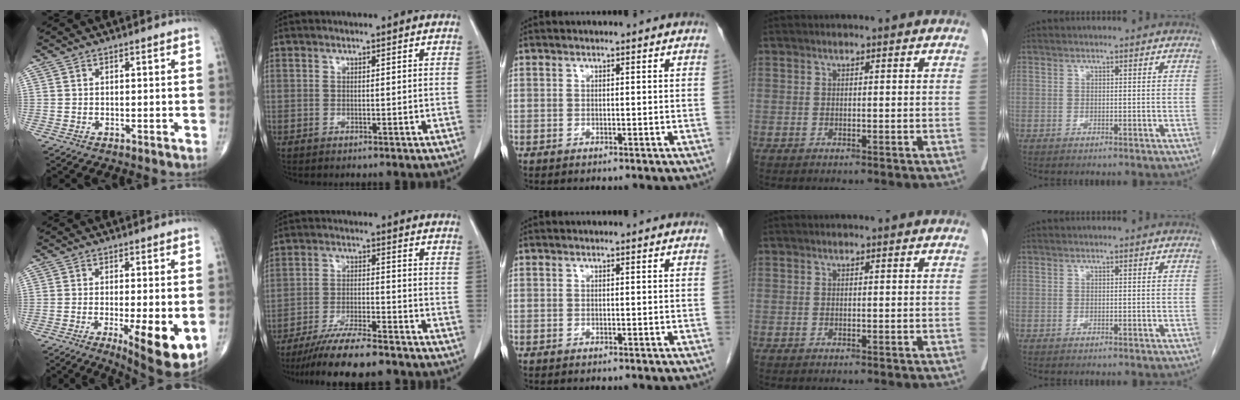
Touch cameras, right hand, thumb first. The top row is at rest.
{"thumb": {"total": 11.9, "force": [-3.4, 3.1, 11.0], "torque": [-0.149, -0.023, -0.043]}, "index": {"total": 11.9, "force": [-10.3, 1.3, 5.7], "torque": [-0.087, -0.021, -0.166]}}